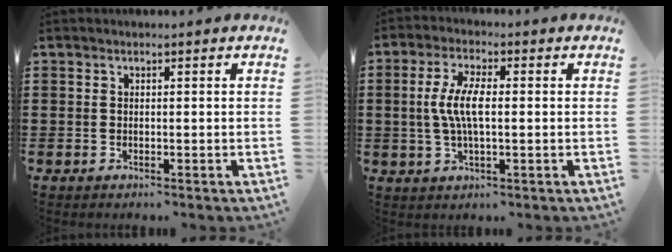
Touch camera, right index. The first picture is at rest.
{"total": 6.5, "force": [0.0, 2.2, 6.1], "torque": [-0.131, -0.001, -0.009]}